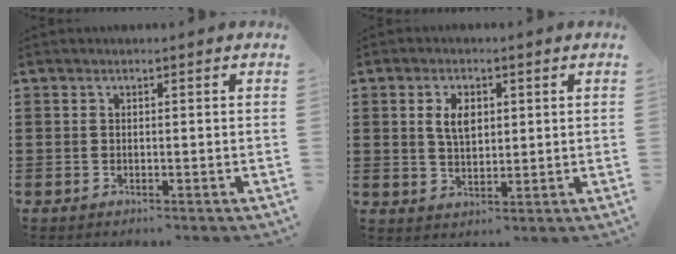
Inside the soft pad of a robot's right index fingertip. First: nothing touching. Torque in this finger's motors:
{"motor_torque": [0.12, 0.05, 0.49, 0.09]}